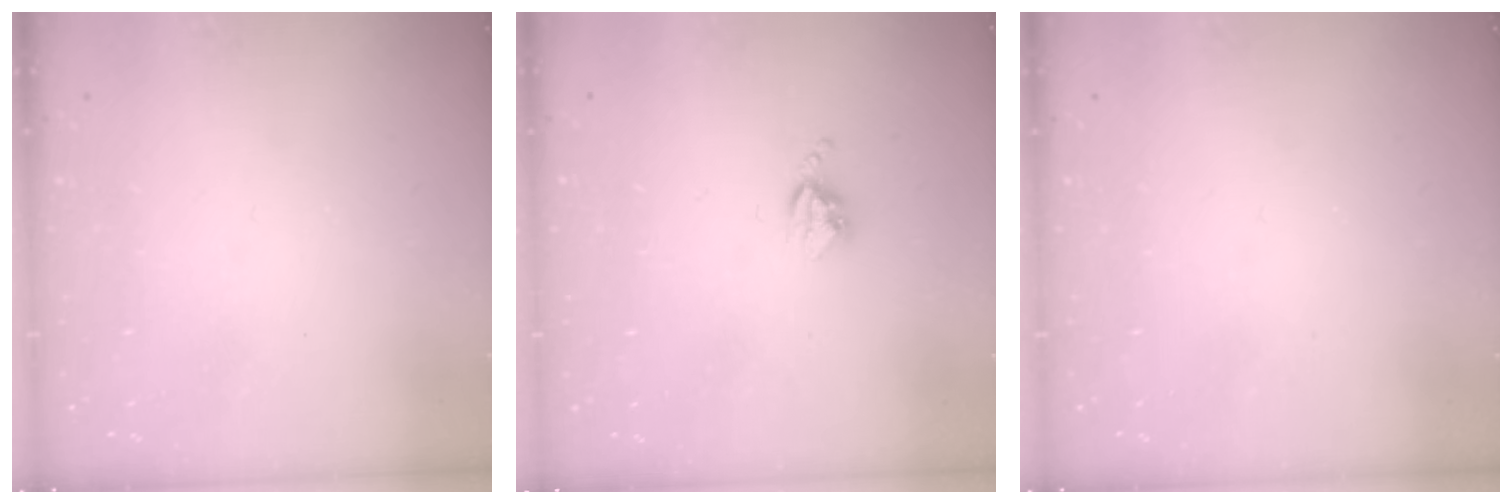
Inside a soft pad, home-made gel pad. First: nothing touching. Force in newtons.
{"total": 3.8, "press": 3.8, "slide": 0.5}
{"total": 0.0}